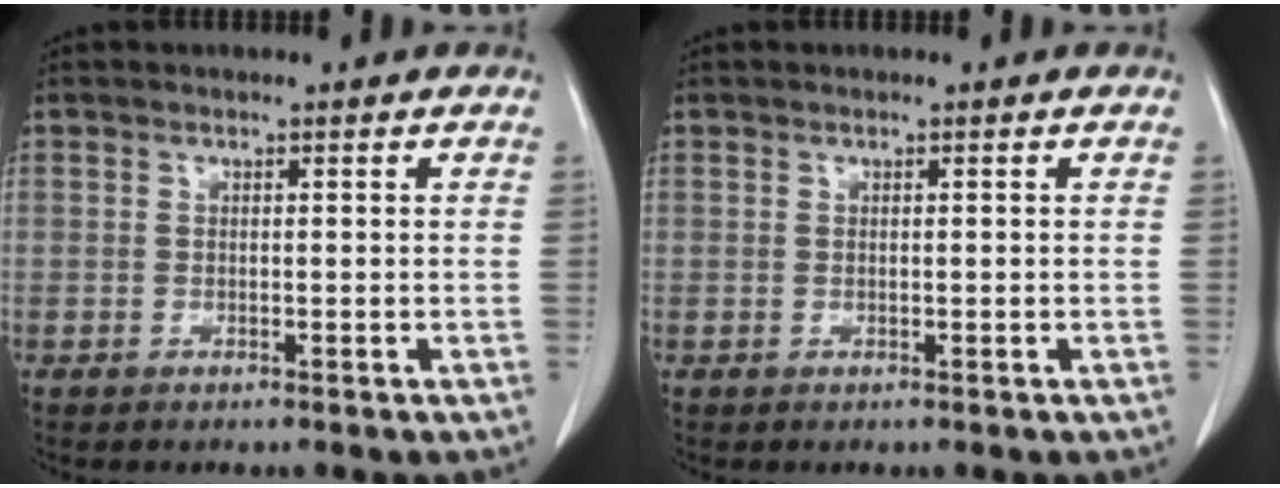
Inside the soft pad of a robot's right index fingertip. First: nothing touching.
{"total": 0.0}